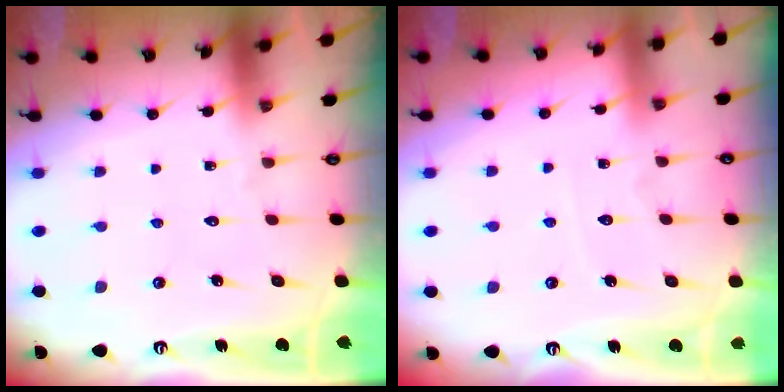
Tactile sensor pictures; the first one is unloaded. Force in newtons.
{"total": 3.6, "press": 3.5, "slide": 0.4}